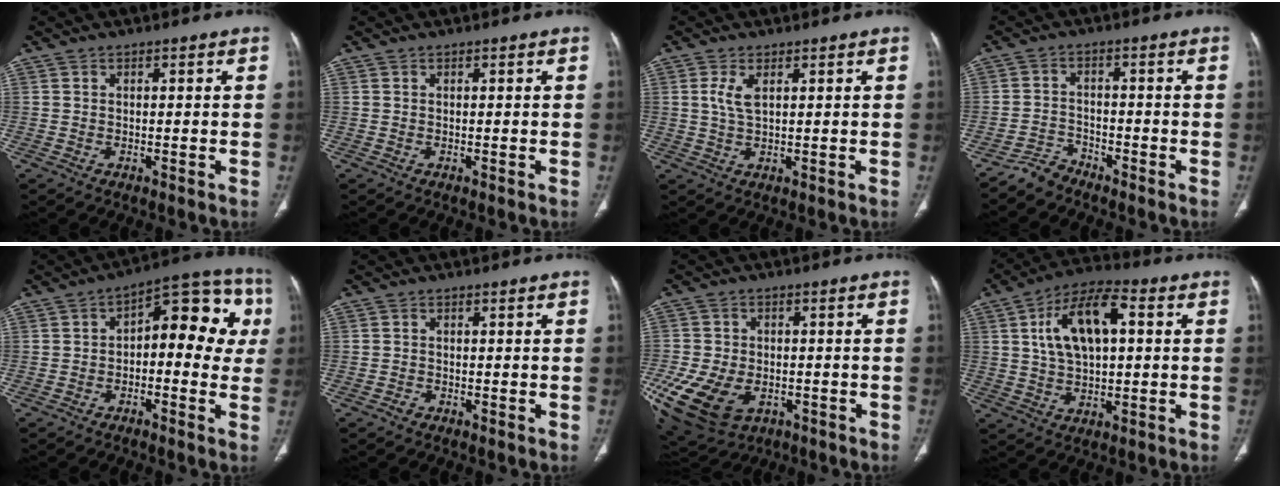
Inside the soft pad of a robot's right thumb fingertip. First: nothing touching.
{"total": 0.0}
{"total": 3.5, "force": [1.1, 1.4, 3.0], "torque": [-0.068, 0.000, 0.029]}
{"total": 3.4, "force": [-3.2, 1.2, -0.3], "torque": [0.010, 0.014, -0.064]}
{"total": 14.5, "force": [1.1, 7.5, 12.4], "torque": [-0.107, 0.045, 0.002]}
{"total": 0.9, "force": [-0.6, 0.6, 0.1], "torque": [-0.001, 0.003, -0.015]}
{"total": 20.0, "force": [-7.1, 13.8, 12.6], "torque": [-0.294, -0.001, -0.100]}
{"total": 13.7, "force": [3.1, 6.9, 11.5], "torque": [-0.199, 0.016, 0.050]}